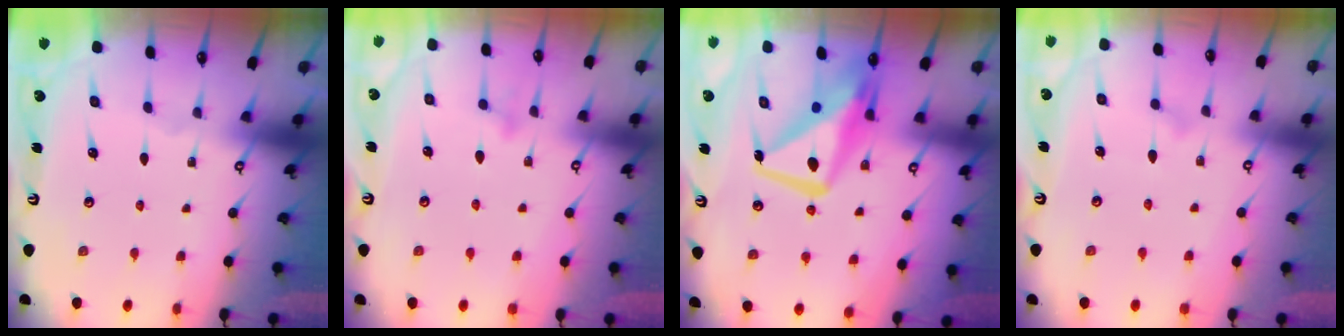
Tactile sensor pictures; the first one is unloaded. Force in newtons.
{"total": 7.8, "press": 7.8, "slide": 0.7}
{"total": 12.0, "press": 11.9, "slide": 1.2}
{"total": 6.4, "press": 6.4, "slide": 0.4}